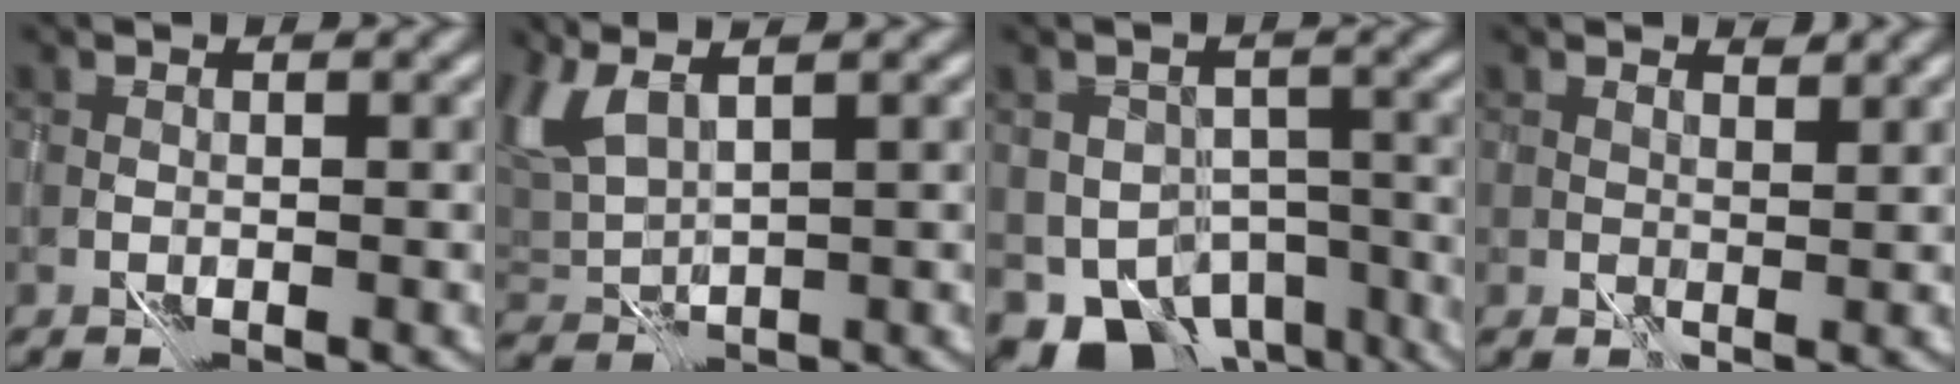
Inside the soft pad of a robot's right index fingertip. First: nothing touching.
{"total": 5.5, "force": [3.0, 2.1, 4.0], "torque": [-0.106, 0.008, 0.059]}
{"total": 8.6, "force": [-5.6, 5.4, 3.6], "torque": [-0.040, -0.006, -0.063]}
{"total": 2.2, "force": [2.1, -0.1, 0.2], "torque": [-0.001, 0.003, 0.035]}